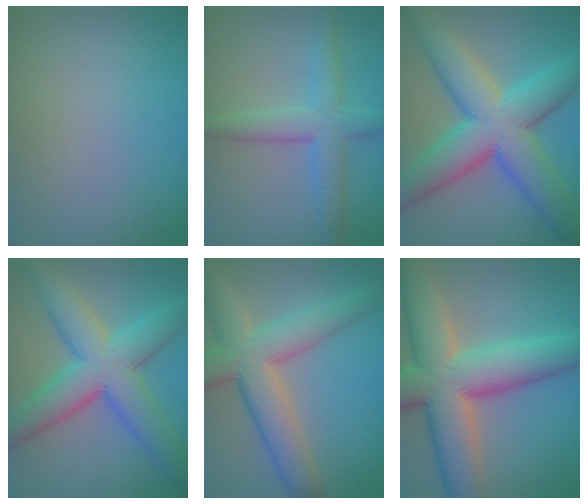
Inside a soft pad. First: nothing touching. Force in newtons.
{"total": 3.3, "press": 3.3, "slide": 0.2}
{"total": 11.6, "press": 11.6, "slide": 0.2}
{"total": 9.4, "press": 9.4, "slide": 0.1}
{"total": 8.1, "press": 8.1, "slide": 0.4}
{"total": 12.9, "press": 12.9, "slide": 0.7}